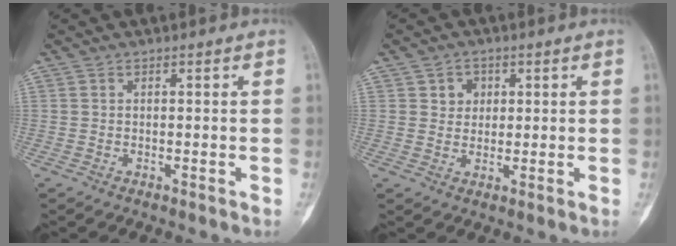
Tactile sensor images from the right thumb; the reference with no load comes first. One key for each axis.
{"total": 3.6, "fx": 1.2, "fy": 3.1, "fz": 1.3, "tx": 0.000, "ty": -0.002, "tz": 0.018}